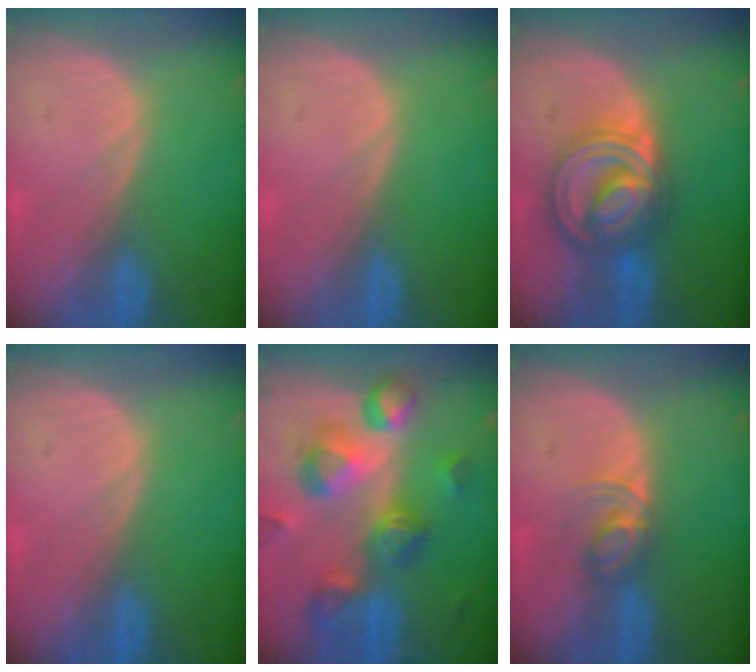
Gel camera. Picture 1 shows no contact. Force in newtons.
{"total": 0.0}
{"total": 9.2, "press": 9.2, "slide": 0.6}
{"total": 0.0}
{"total": 10.7, "press": 9.6, "slide": 4.8}
{"total": 3.9, "press": 3.8, "slide": 0.5}